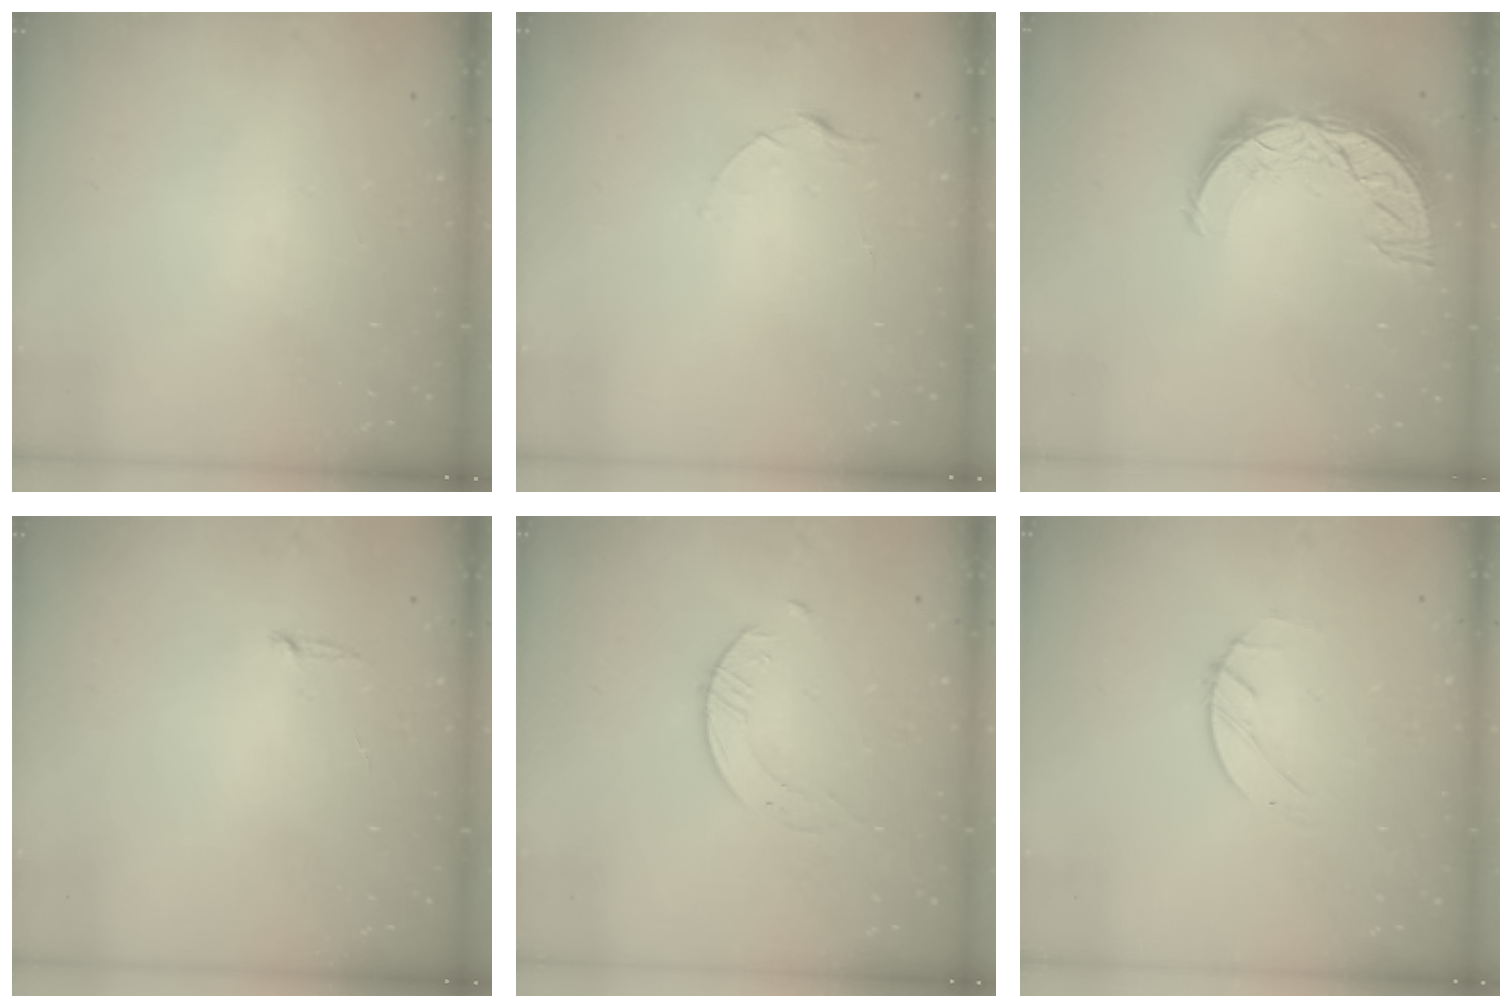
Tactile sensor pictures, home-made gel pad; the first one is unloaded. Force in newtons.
{"total": 2.5, "press": 2.5, "slide": 0.3}
{"total": 14.7, "press": 14.7, "slide": 1.0}
{"total": 2.5, "press": 2.5, "slide": 0.2}
{"total": 4.2, "press": 4.2, "slide": 0.5}
{"total": 1.2, "press": 1.2, "slide": 0.2}